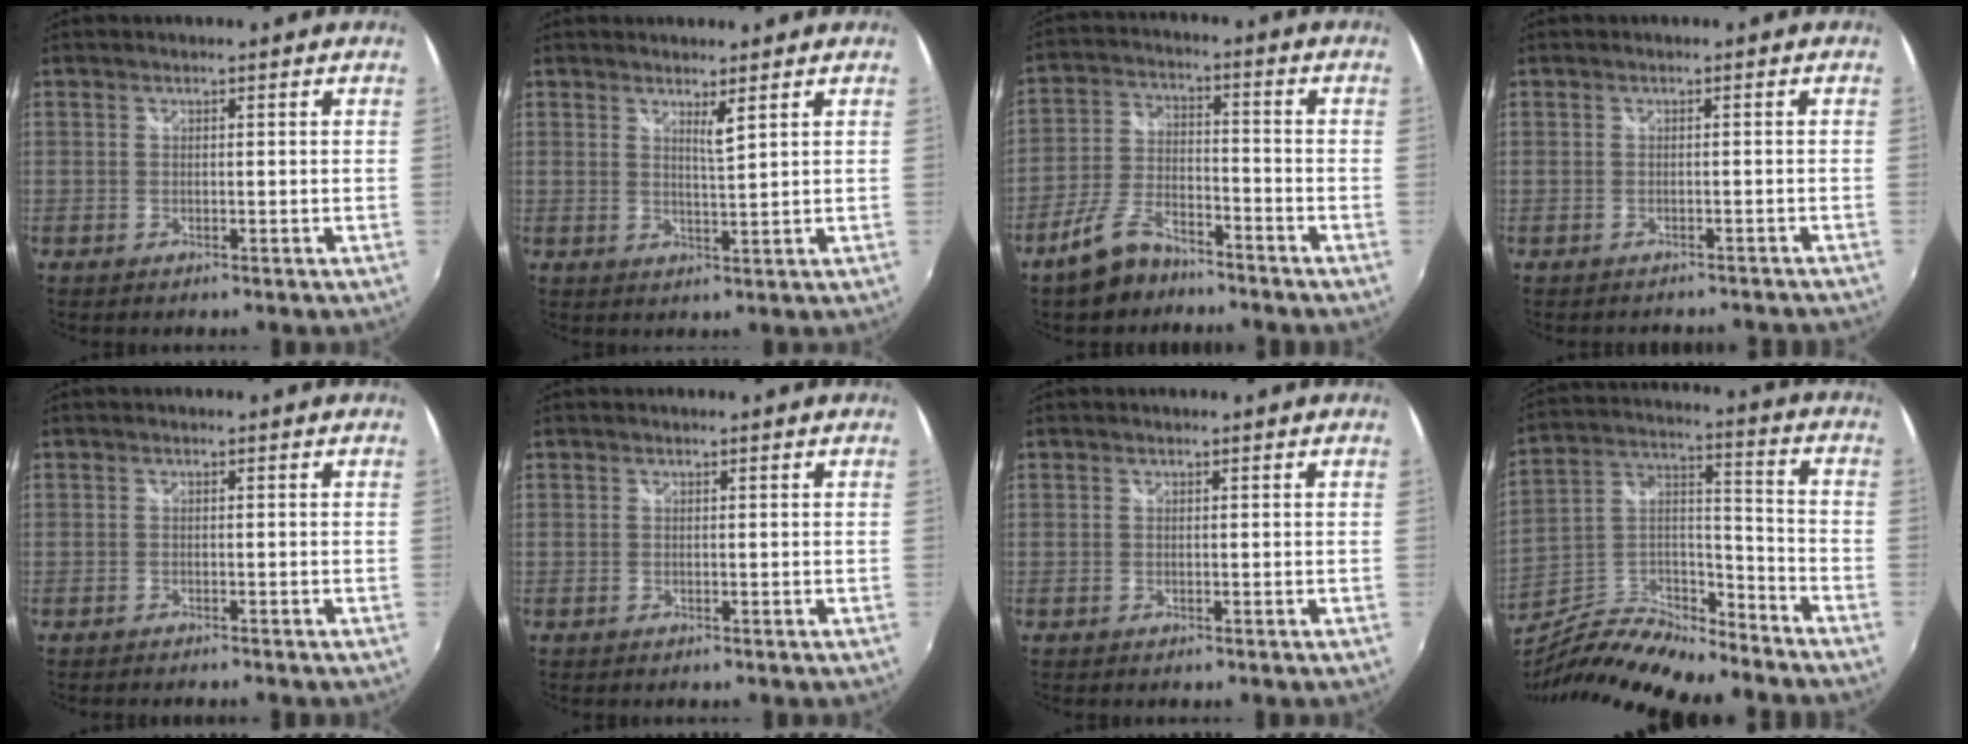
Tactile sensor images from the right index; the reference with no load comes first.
{"total": 2.6, "force": [1.6, -0.2, 2.0], "torque": [-0.035, -0.005, 0.024]}
{"total": 8.9, "force": [-6.9, 3.8, 4.2], "torque": [-0.098, 0.006, -0.123]}
{"total": 5.2, "force": [-4.8, 1.6, 1.3], "torque": [-0.027, -0.011, -0.056]}
{"total": 1.8, "force": [-1.7, 0.3, 0.5], "torque": [-0.020, -0.013, -0.030]}
{"total": 0.0}
{"total": 0.0}
{"total": 17.2, "force": [-14.2, 4.3, 8.6], "torque": [-0.176, 0.003, -0.250]}